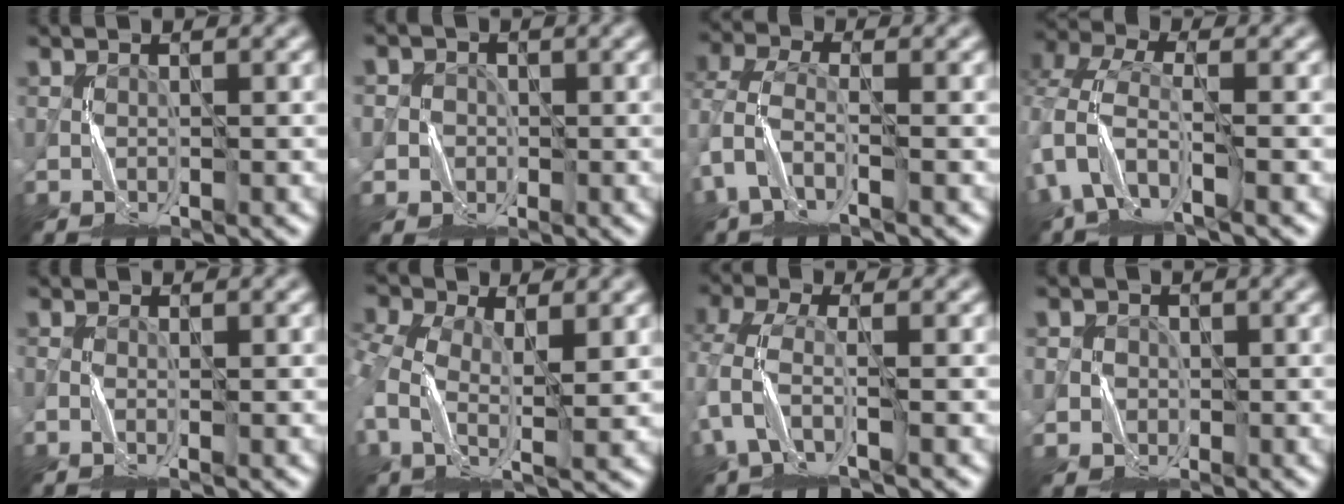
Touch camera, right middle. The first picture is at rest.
{"total": 3.2, "force": [0.0, 3.2, 0.1], "torque": [0.004, 0.009, -0.004]}
{"total": 3.5, "force": [-1.7, 1.8, 2.5], "torque": [-0.066, 0.005, -0.046]}
{"total": 5.5, "force": [-1.9, 3.2, 4.1], "torque": [-0.101, 0.001, -0.053]}
{"total": 0.7, "force": [-0.6, 0.2, 0.3], "torque": [-0.003, -0.001, -0.013]}
{"total": 7.6, "force": [0.2, 4.7, 6.0], "torque": [-0.169, -0.003, -0.003]}
{"total": 3.3, "force": [-1.1, 1.4, 2.8], "torque": [-0.074, 0.003, -0.031]}
{"total": 2.9, "force": [0.2, 2.9, 0.3], "torque": [-0.003, 0.001, 0.001]}